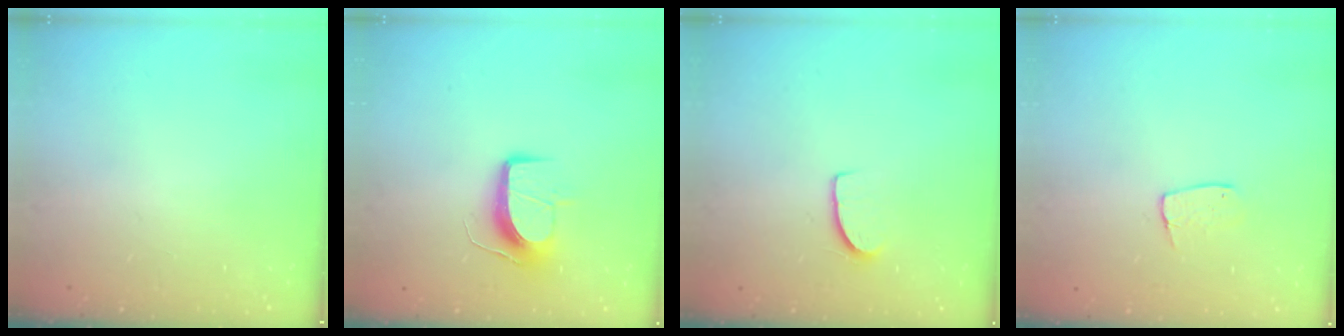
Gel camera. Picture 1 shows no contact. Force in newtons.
{"total": 10.2, "press": 10.2, "slide": 0.0}
{"total": 6.6, "press": 6.5, "slide": 0.4}
{"total": 6.5, "press": 6.5, "slide": 0.4}